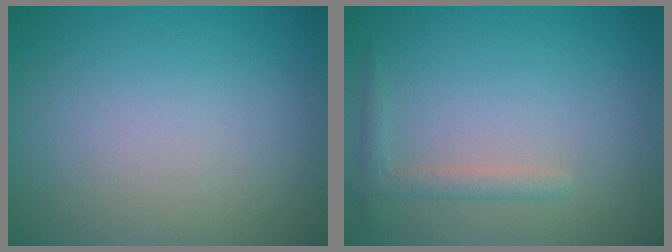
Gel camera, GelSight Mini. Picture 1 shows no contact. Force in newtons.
{"total": 1.5, "press": 1.5, "slide": 0.1}